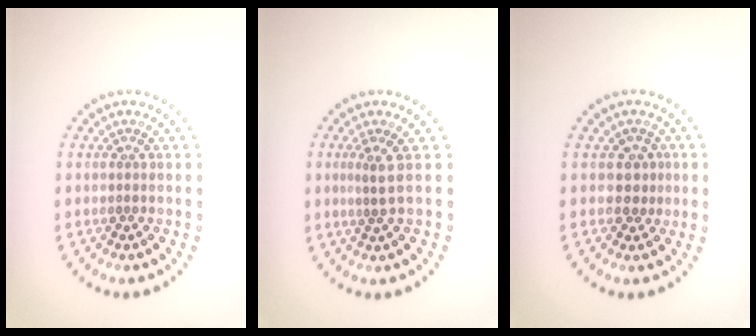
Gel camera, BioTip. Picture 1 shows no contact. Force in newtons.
{"total": 1.7, "press": 1.1, "slide": 1.3}
{"total": 1.7, "press": 1.4, "slide": 1.1}